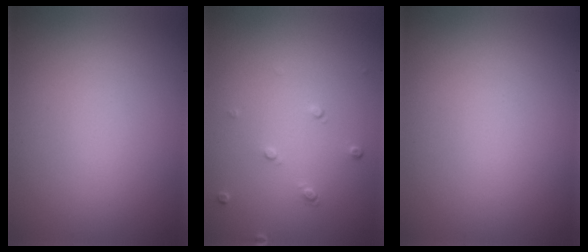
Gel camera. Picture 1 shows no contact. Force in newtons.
{"total": 0.9, "press": 0.6, "slide": 0.7}
{"total": 0.0}